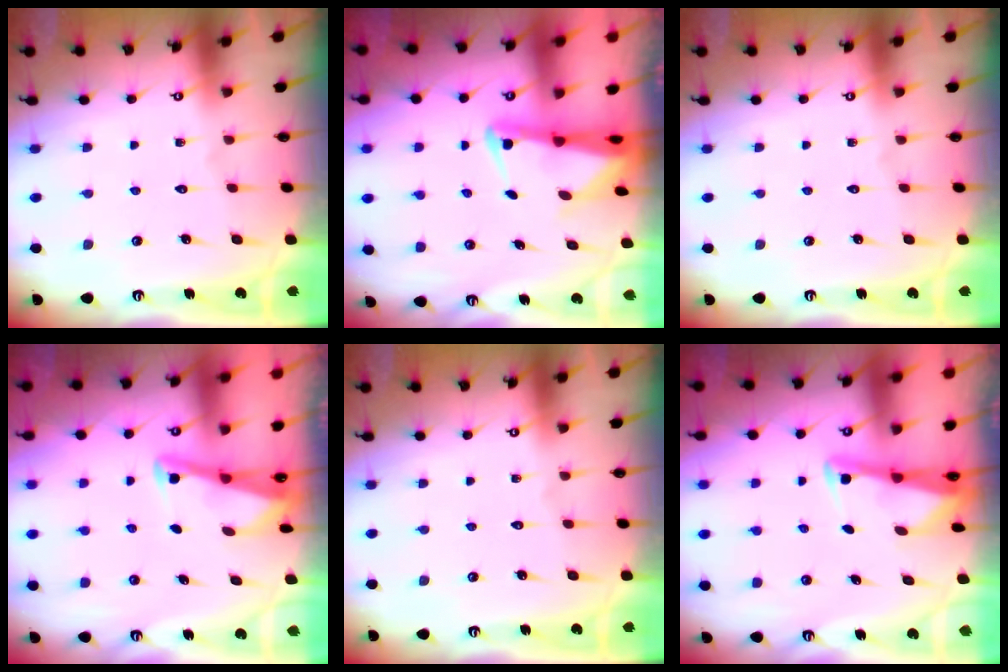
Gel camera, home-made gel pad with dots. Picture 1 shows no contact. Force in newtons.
{"total": 3.7, "press": 3.6, "slide": 0.8}
{"total": 0.0}
{"total": 2.9, "press": 2.8, "slide": 0.4}
{"total": 0.0}
{"total": 2.7, "press": 2.7, "slide": 0.2}